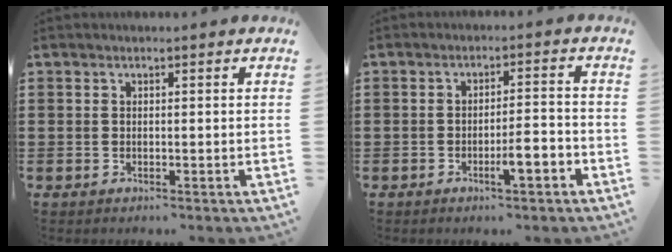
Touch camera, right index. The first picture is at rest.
{"total": 4.5, "force": [-2.3, 0.8, 3.8], "torque": [-0.061, 0.004, -0.042]}